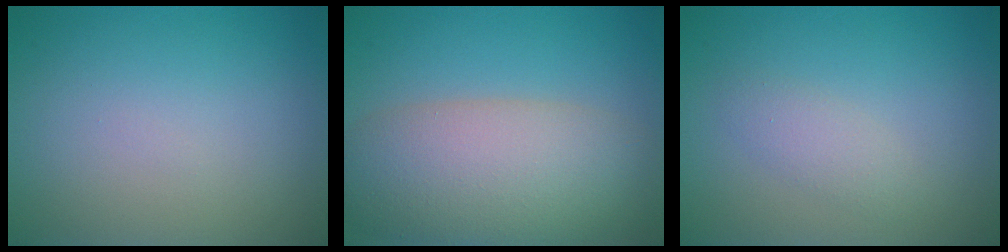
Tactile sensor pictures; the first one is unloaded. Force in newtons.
{"total": 8.7, "press": 8.7, "slide": 0.7}
{"total": 1.6, "press": 1.6, "slide": 0.1}